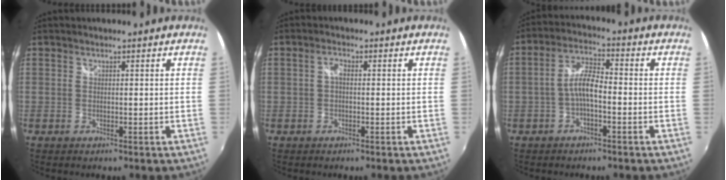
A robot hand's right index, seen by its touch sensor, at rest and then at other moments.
{"total": 1.6, "force": [-0.1, 0.8, 1.4], "torque": [-0.027, 0.006, -0.006]}
{"total": 5.5, "force": [-2.0, 1.8, 4.8], "torque": [-0.102, 0.015, -0.038]}